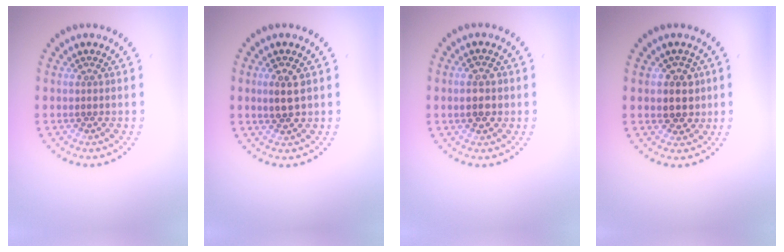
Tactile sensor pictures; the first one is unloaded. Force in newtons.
{"total": 2.2, "press": 2.2, "slide": 0.3}
{"total": 2.9, "press": 2.9, "slide": 0.2}
{"total": 2.8, "press": 2.6, "slide": 0.9}